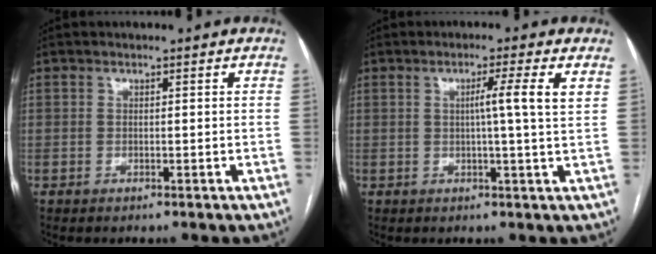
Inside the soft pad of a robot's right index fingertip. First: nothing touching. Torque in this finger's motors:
{"motor_torque": [0.70, 0.19, 0.12, 0.07]}